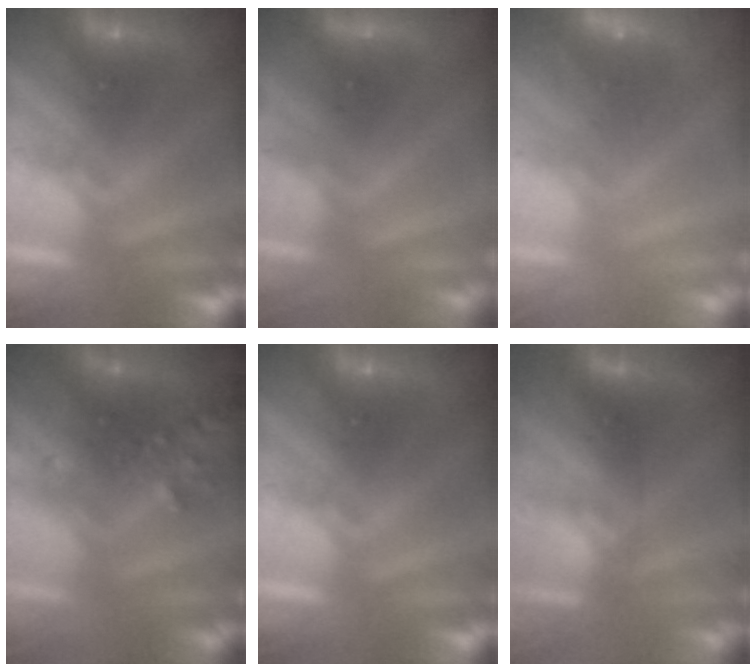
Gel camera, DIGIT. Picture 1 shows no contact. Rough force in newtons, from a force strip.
{"total": 4.4}
{"total": 9.3}
{"total": 8.1}
{"total": 0.0}
{"total": 2.8}